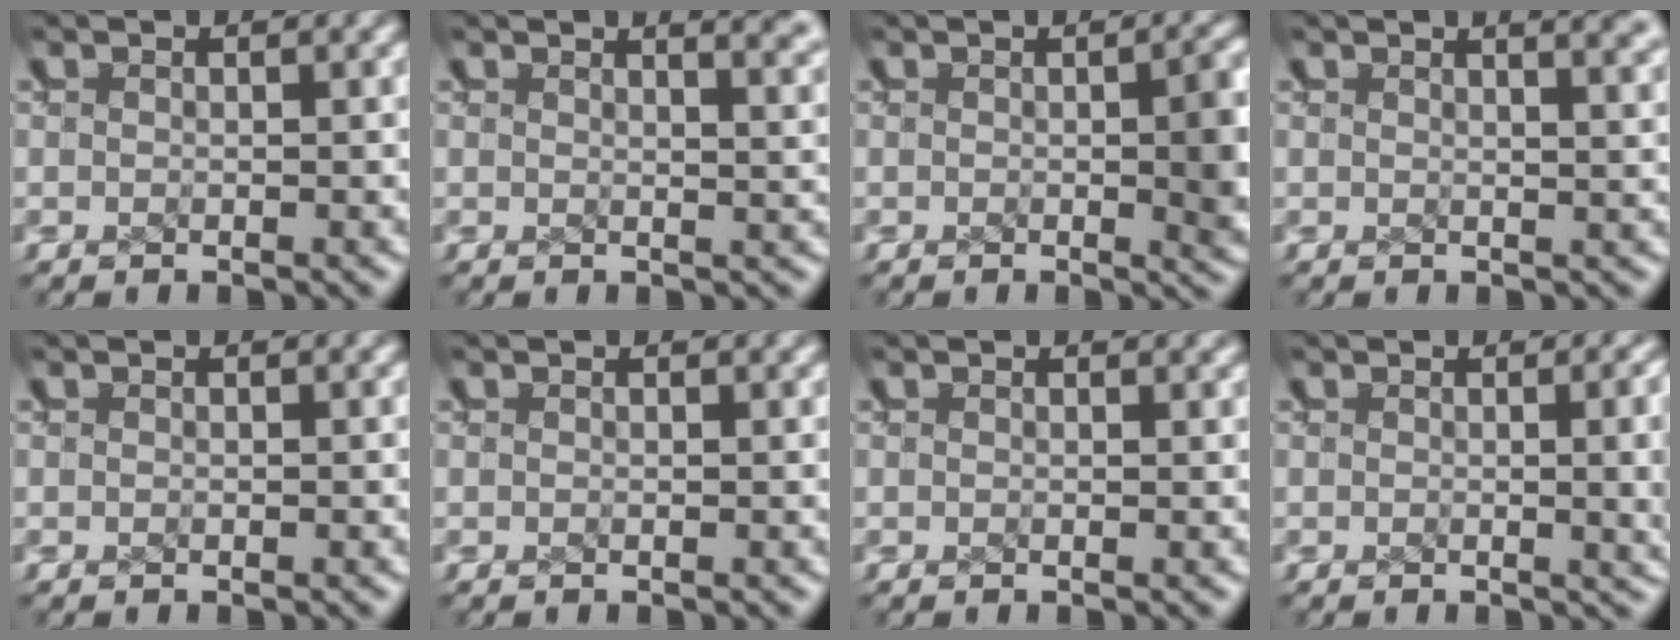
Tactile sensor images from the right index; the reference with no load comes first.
{"total": 3.8, "force": [2.9, 0.9, 2.3], "torque": [-0.023, 0.007, 0.039]}
{"total": 2.8, "force": [-0.3, 0.9, 2.7], "torque": [-0.024, 0.000, -0.001]}
{"total": 3.1, "force": [2.3, 0.6, 1.9], "torque": [-0.022, 0.004, 0.032]}
{"total": 0.0}
{"total": 0.0}
{"total": 0.6, "force": [0.6, -0.1, 0.0], "torque": [-0.003, -0.001, 0.009]}
{"total": 2.4, "force": [0.4, 0.5, 2.3], "torque": [-0.020, 0.000, 0.007]}